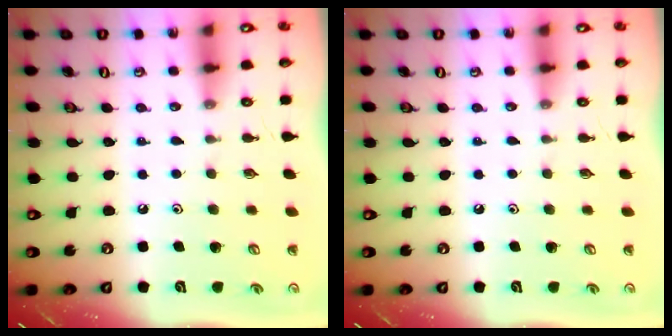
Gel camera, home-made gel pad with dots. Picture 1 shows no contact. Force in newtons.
{"total": 0.0}